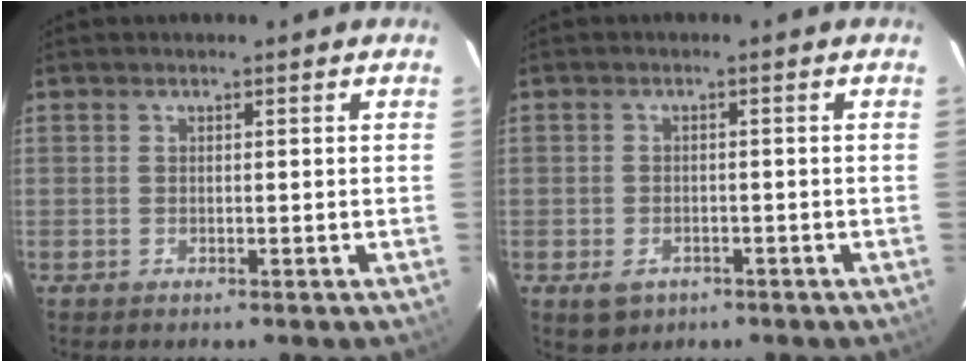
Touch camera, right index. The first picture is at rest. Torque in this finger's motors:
{"motor_torque": [0.40, -0.28, 0.10, 0.00]}